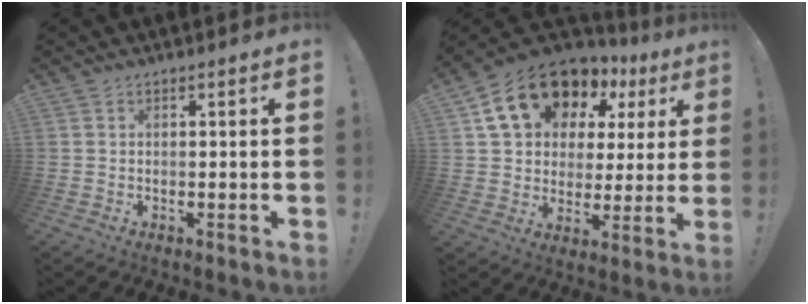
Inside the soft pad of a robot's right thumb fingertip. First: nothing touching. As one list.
[{"total": 18.3, "force": [10.7, 11.8, 9.0], "torque": [-0.147, -0.057, 0.210]}]